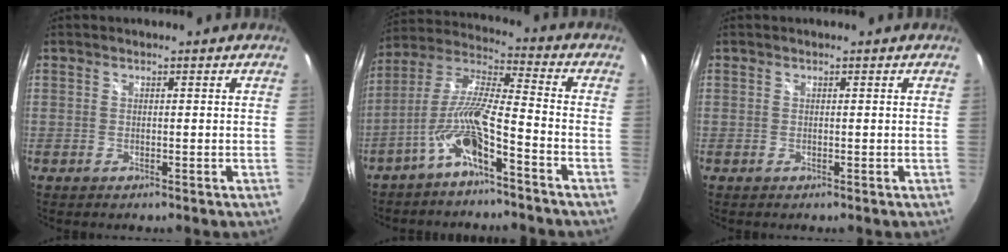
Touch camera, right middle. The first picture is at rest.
{"total": 9.9, "force": [-5.3, 1.2, 8.3], "torque": [-0.179, 0.006, -0.099]}
{"total": 0.0}